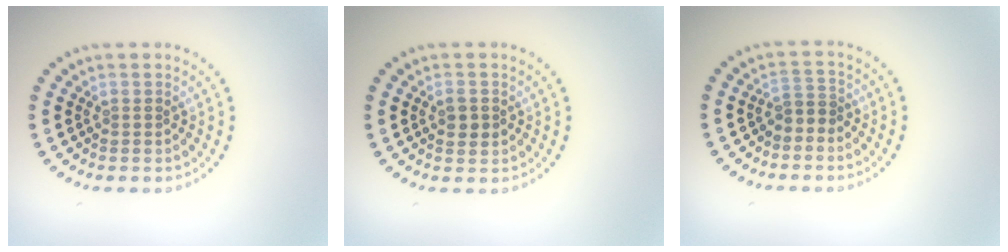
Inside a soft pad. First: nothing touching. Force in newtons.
{"total": 1.6, "press": 1.6, "slide": 0.2}
{"total": 1.3, "press": 1.0, "slide": 0.8}